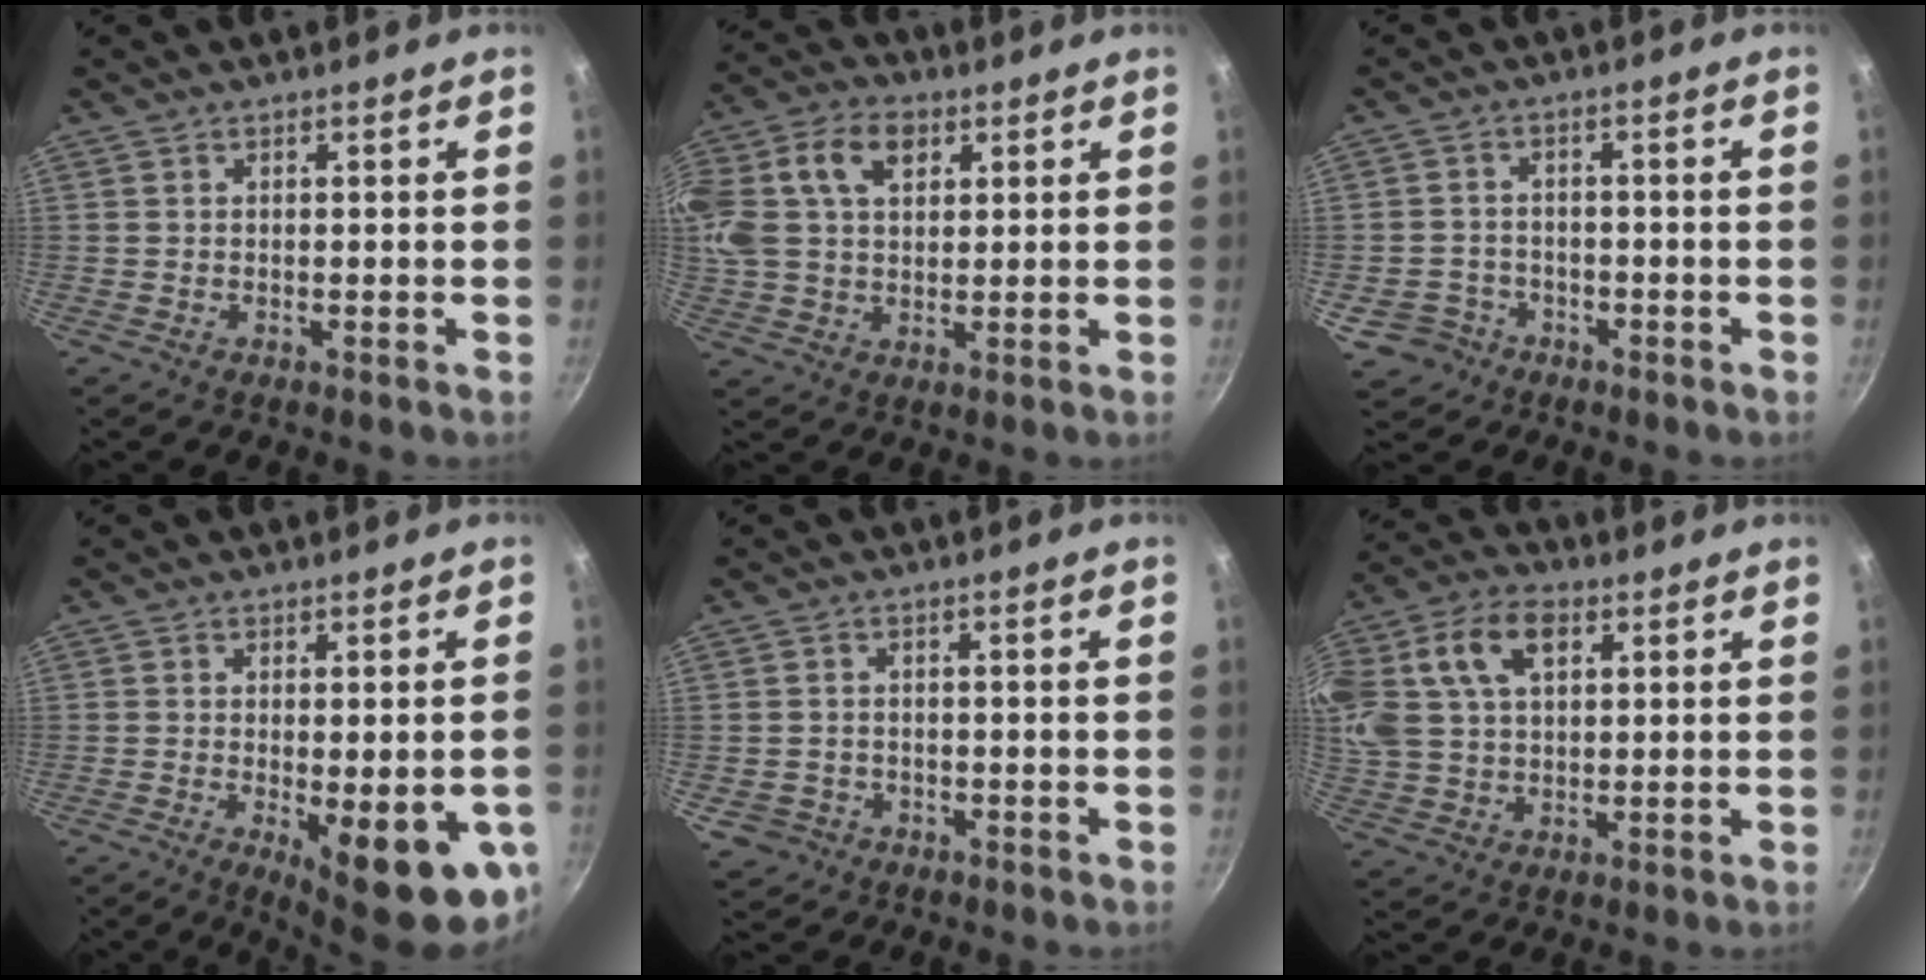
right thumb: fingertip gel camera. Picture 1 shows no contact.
{"total": 20.8, "force": [6.8, 14.6, 13.1], "torque": [-0.305, 0.035, 0.118]}
{"total": 5.6, "force": [-2.5, 4.8, 1.3], "torque": [-0.010, 0.027, -0.036]}
{"total": 15.4, "force": [-4.5, 4.6, 13.9], "torque": [-0.155, -0.011, -0.047]}
{"total": 4.3, "force": [-1.6, 3.7, 1.3], "torque": [-0.018, 0.020, -0.017]}
{"total": 20.9, "force": [6.8, 14.1, 13.9], "torque": [-0.315, 0.031, 0.122]}